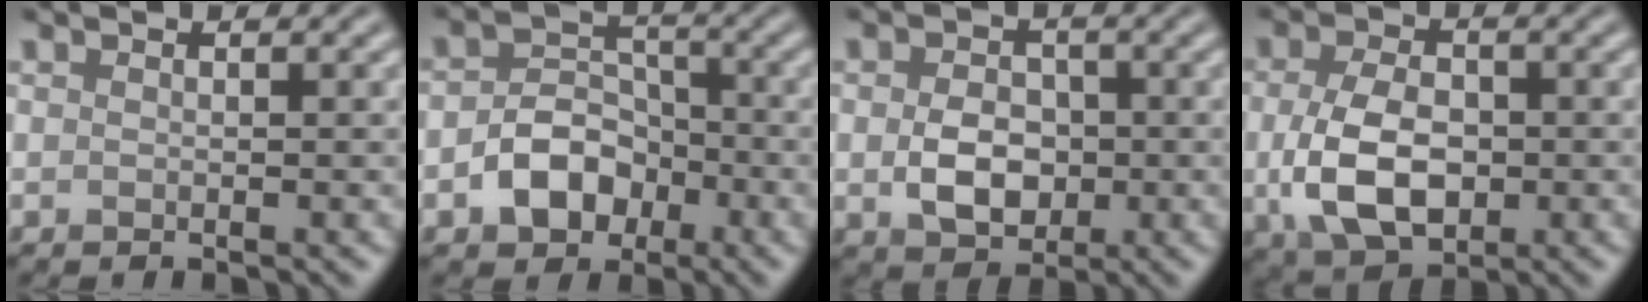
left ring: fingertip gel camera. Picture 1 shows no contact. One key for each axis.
{"total": 4.9, "fx": -1.9, "fy": 3.6, "fz": 2.7, "tx": -0.038, "ty": 0.002, "tz": -0.036}
{"total": 4.3, "fx": -0.5, "fy": 3.2, "fz": 2.9, "tx": -0.051, "ty": -0.002, "tz": -0.012}
{"total": 6.8, "fx": -0.8, "fy": 4.3, "fz": 5.1, "tx": -0.113, "ty": -0.009, "tz": -0.014}